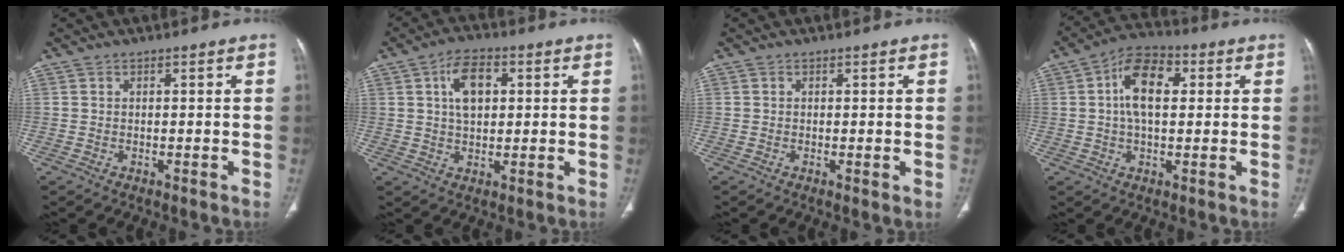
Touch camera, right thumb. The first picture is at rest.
{"total": 7.7, "force": [2.0, 4.6, 5.8], "torque": [-0.084, 0.005, 0.031]}
{"total": 0.8, "force": [0.0, 0.2, 0.8], "torque": [-0.018, -0.005, -0.002]}
{"total": 10.3, "force": [2.1, 6.0, 8.2], "torque": [-0.133, 0.018, 0.026]}